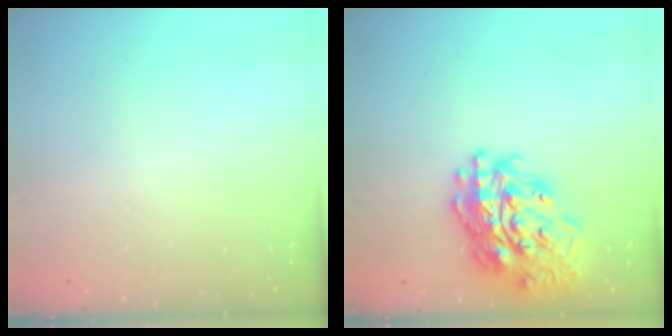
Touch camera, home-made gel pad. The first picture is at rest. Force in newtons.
{"total": 23.0, "press": 22.8, "slide": 2.4}